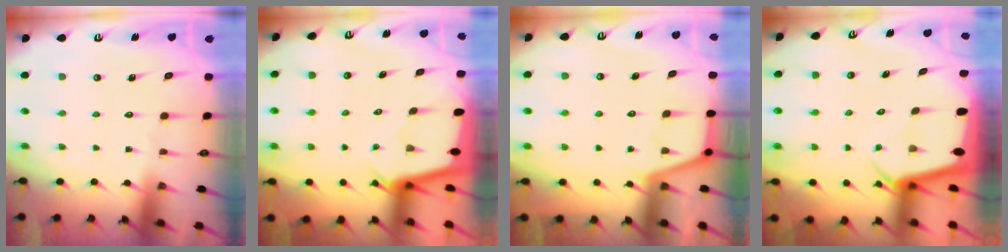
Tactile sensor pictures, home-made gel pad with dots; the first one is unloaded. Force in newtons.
{"total": 2.3, "press": 2.3, "slide": 0.2}
{"total": 2.8, "press": 2.8, "slide": 0.4}
{"total": 4.0, "press": 4.0, "slide": 0.3}